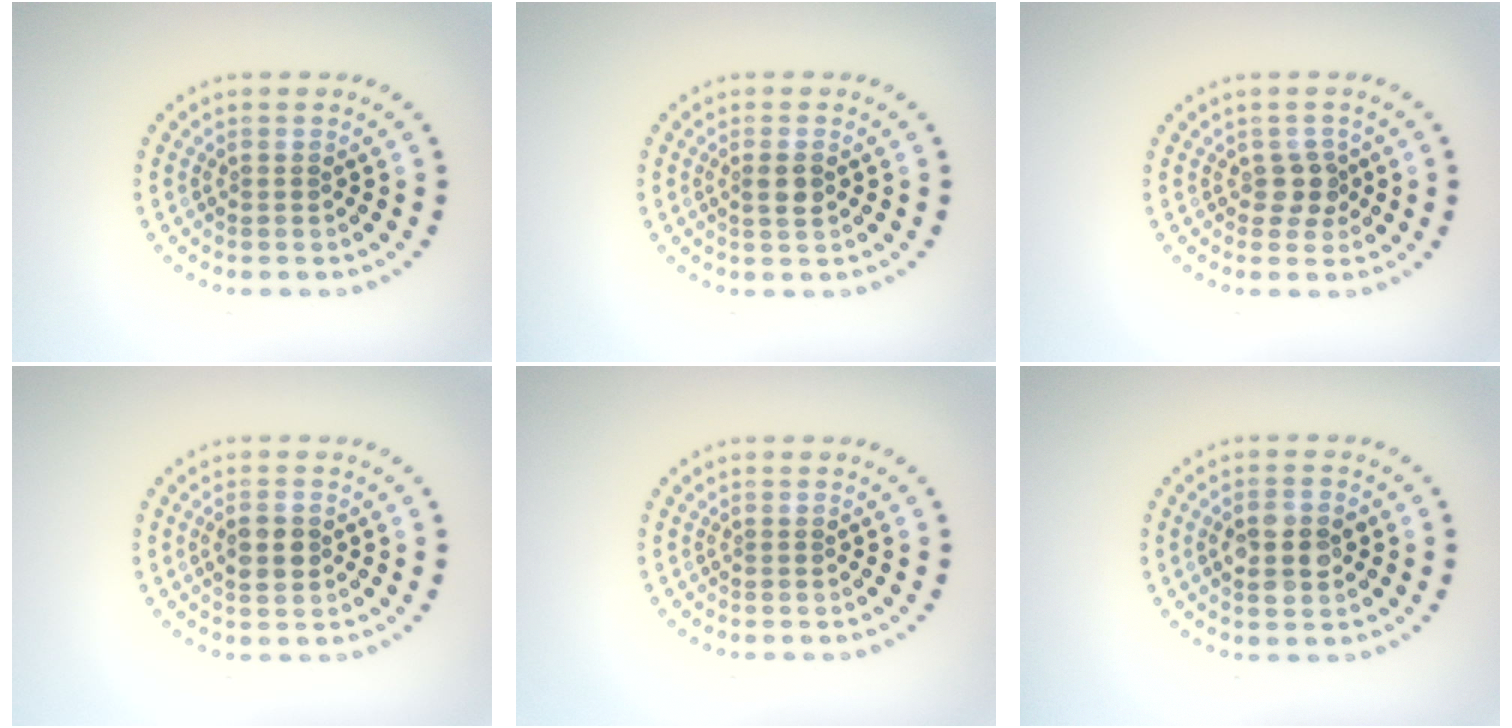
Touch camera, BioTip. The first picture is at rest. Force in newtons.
{"total": 1.7, "press": 1.5, "slide": 0.7}
{"total": 1.8, "press": 1.6, "slide": 0.9}
{"total": 2.2, "press": 2.1, "slide": 0.2}
{"total": 0.0}
{"total": 4.0, "press": 4.0, "slide": 0.1}